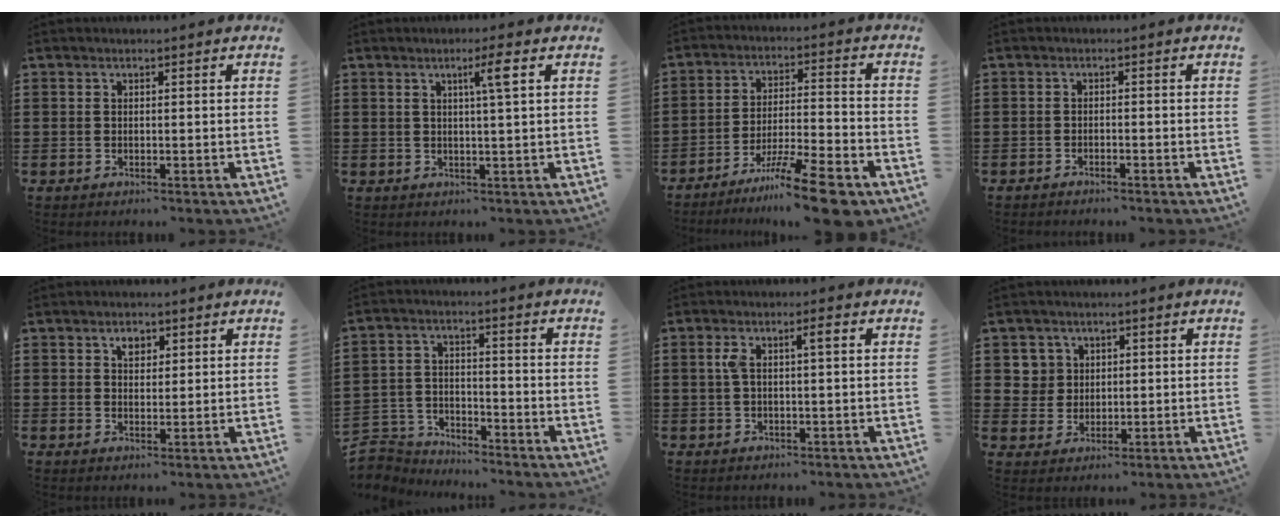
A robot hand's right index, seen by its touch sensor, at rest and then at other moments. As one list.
[{"total": 3.6, "force": [1.3, -0.4, 3.4], "torque": [-0.051, -0.010, 0.014]}, {"total": 11.8, "force": [-8.9, 1.1, 7.6], "torque": [-0.123, 0.023, -0.164]}, {"total": 1.0, "force": [-1.0, 0.0, 0.0], "torque": [-0.003, 0.001, -0.021]}, {"total": 2.2, "force": [1.2, 1.3, 1.3], "torque": [-0.030, 0.005, 0.021]}, {"total": 5.1, "force": [-4.9, 1.5, 0.1], "torque": [-0.025, 0.003, -0.107]}, {"total": 3.2, "force": [0.6, 0.5, 3.0], "torque": [-0.058, 0.003, 0.007]}, {"total": 4.2, "force": [1.4, 3.9, 0.7], "torque": [-0.033, 0.013, 0.026]}]